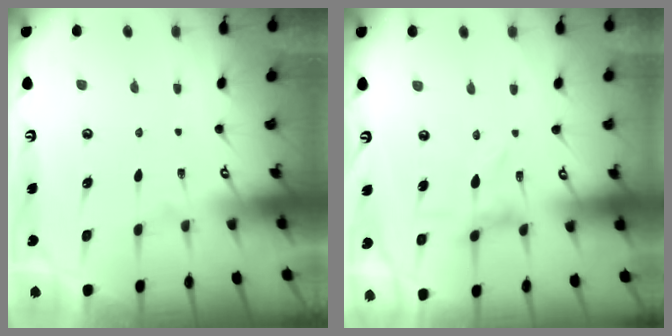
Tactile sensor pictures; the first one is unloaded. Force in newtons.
{"total": 0.7, "press": 0.6, "slide": 0.3}